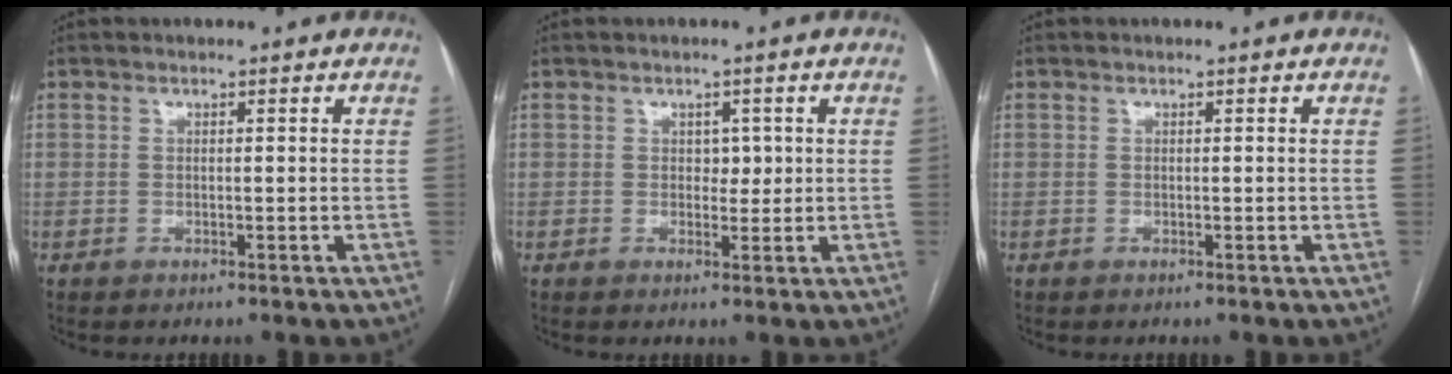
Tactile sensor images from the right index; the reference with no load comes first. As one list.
[{"total": 2.0, "force": [0.4, 1.4, 1.3], "torque": [-0.011, 0.002, 0.005]}, {"total": 0.0}]